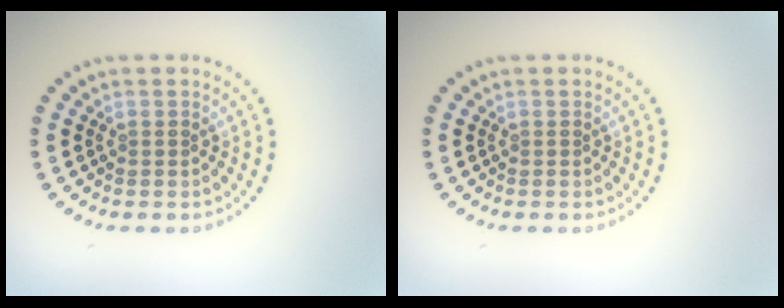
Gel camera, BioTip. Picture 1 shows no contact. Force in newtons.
{"total": 0.0}